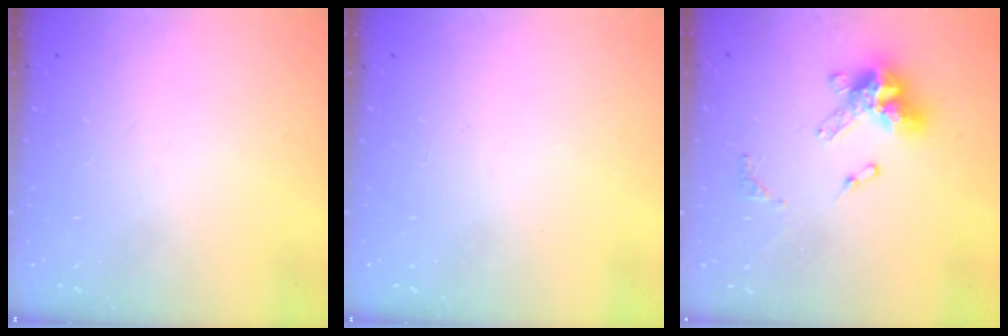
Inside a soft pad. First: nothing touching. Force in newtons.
{"total": 0.0}
{"total": 12.1, "press": 12.0, "slide": 1.1}